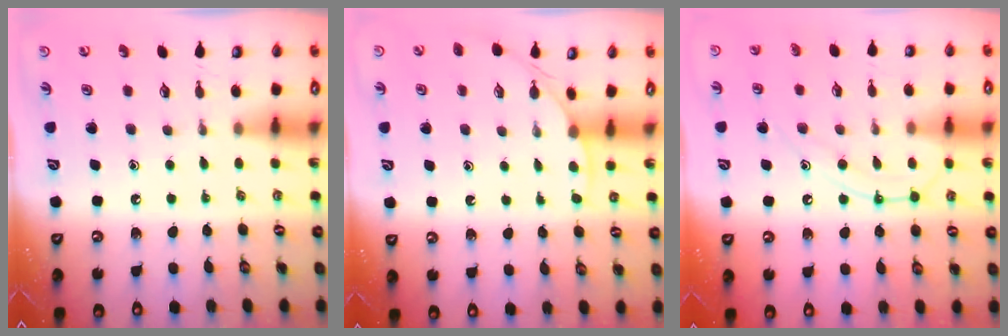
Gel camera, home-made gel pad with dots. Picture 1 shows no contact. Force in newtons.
{"total": 2.9, "press": 2.9, "slide": 0.4}
{"total": 12.2, "press": 12.2, "slide": 1.3}